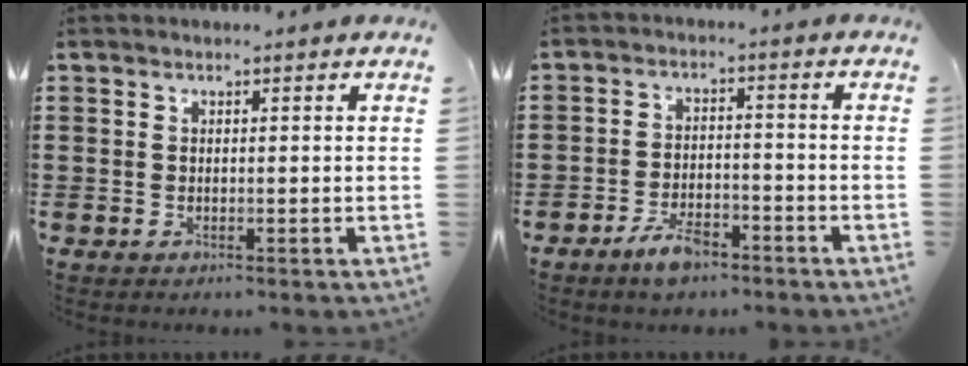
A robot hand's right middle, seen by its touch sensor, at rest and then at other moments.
{"total": 4.7, "force": [-3.4, 1.7, 2.7], "torque": [-0.057, 0.008, -0.067]}